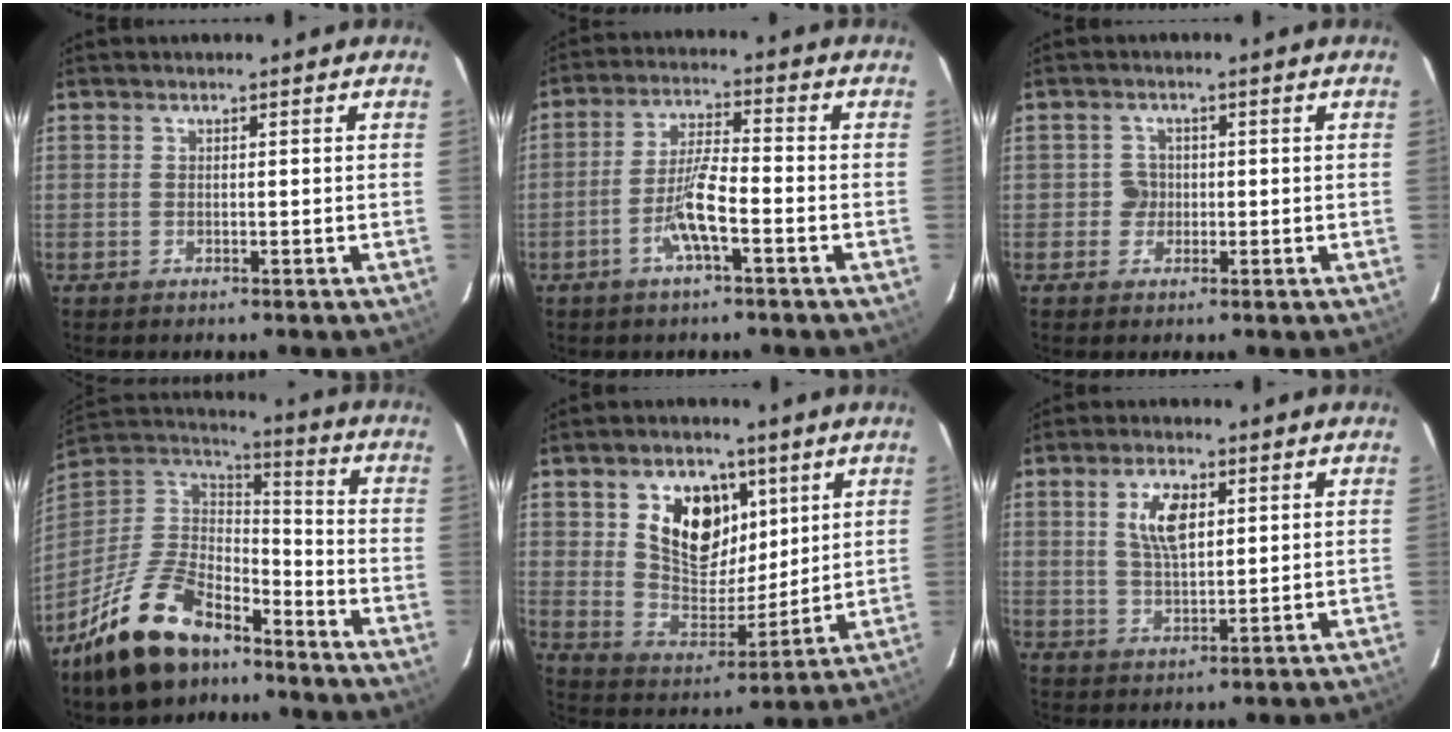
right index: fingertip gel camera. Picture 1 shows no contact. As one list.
[{"total": 6.9, "force": [-3.3, 0.9, 6.0], "torque": [-0.124, 0.003, -0.060]}, {"total": 2.4, "force": [-0.3, 2.3, 0.0], "torque": [0.001, 0.009, -0.005]}, {"total": 21.7, "force": [-15.1, 10.2, 11.8], "torque": [-0.259, -0.003, -0.254]}, {"total": 14.1, "force": [5.8, 9.3, 8.8], "torque": [-0.163, 0.004, 0.113]}, {"total": 7.0, "force": [2.4, 3.3, 5.7], "torque": [-0.106, 0.006, 0.048]}]